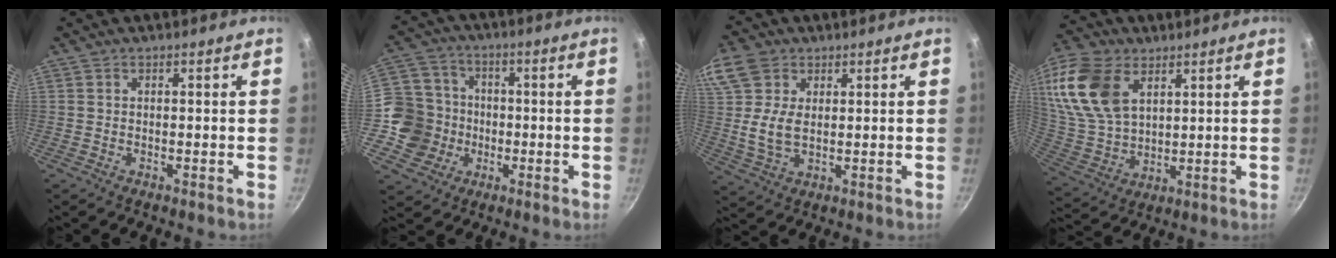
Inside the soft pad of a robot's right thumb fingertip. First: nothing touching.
{"total": 11.8, "force": [-2.2, 11.1, 3.0], "torque": [-0.027, 0.032, -0.048]}
{"total": 11.7, "force": [3.3, 8.1, 7.8], "torque": [-0.154, -0.006, 0.059]}
{"total": 18.1, "force": [7.6, 11.2, 12.0], "torque": [-0.239, -0.022, 0.155]}